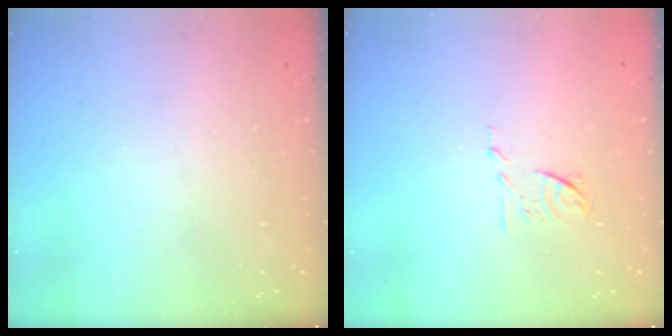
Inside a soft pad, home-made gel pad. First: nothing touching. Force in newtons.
{"total": 6.3, "press": 6.2, "slide": 1.0}